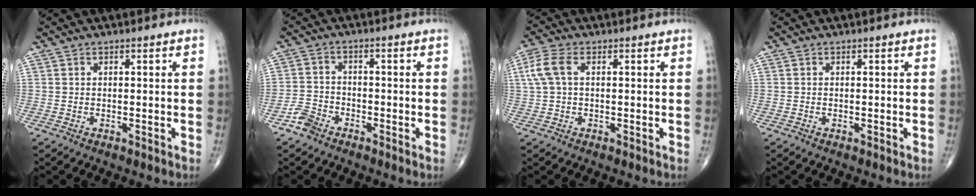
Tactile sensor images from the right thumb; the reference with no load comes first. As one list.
[{"total": 3.9, "force": [-2.9, 2.4, 1.1], "torque": [-0.018, 0.016, -0.061]}, {"total": 5.5, "force": [1.1, 3.0, 4.5], "torque": [-0.122, 0.019, 0.020]}, {"total": 0.0}]